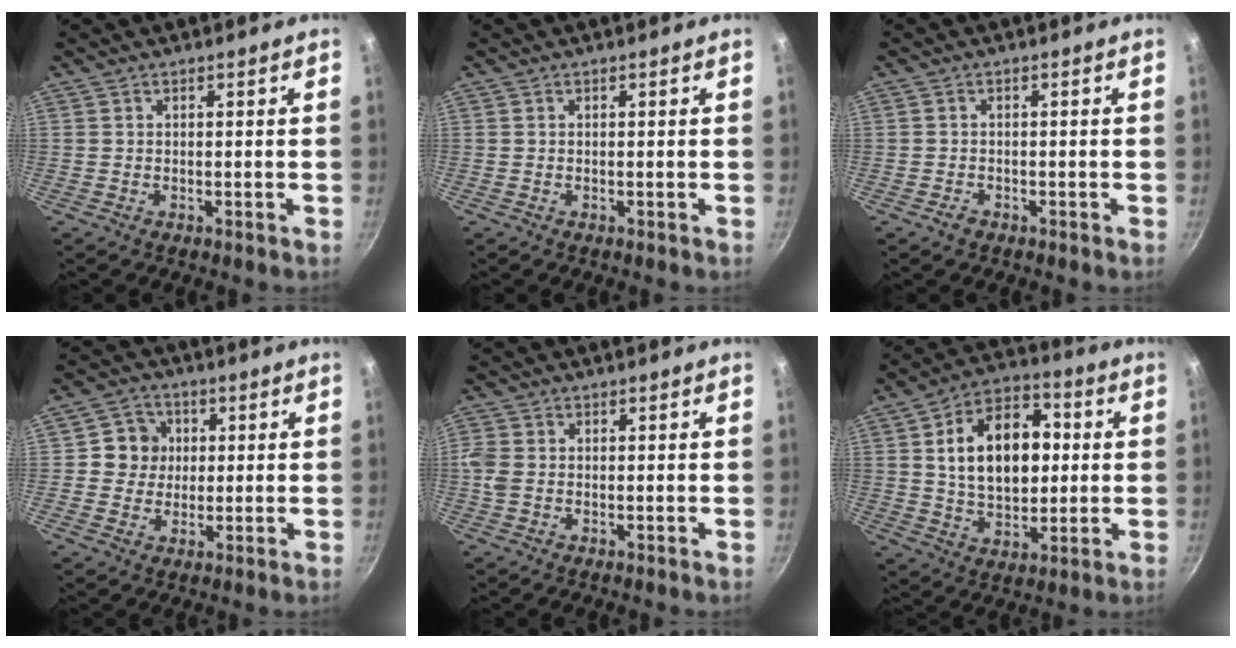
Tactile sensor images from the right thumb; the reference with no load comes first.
{"total": 0.0}
{"total": 1.5, "force": [-1.0, 1.0, 0.6], "torque": [-0.010, 0.009, -0.017]}
{"total": 6.4, "force": [0.9, 6.1, 1.7], "torque": [0.012, 0.005, 0.004]}
{"total": 3.2, "force": [-0.3, 2.4, 2.1], "torque": [-0.048, 0.002, -0.009]}
{"total": 18.3, "force": [2.5, 12.0, 13.5], "torque": [-0.181, 0.014, 0.036]}